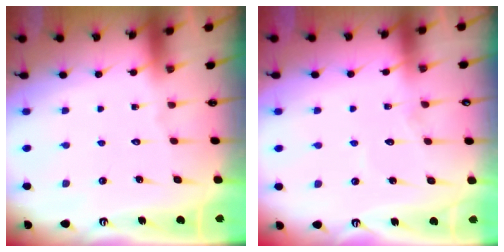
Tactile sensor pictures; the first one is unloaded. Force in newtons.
{"total": 5.7, "press": 5.7, "slide": 0.5}